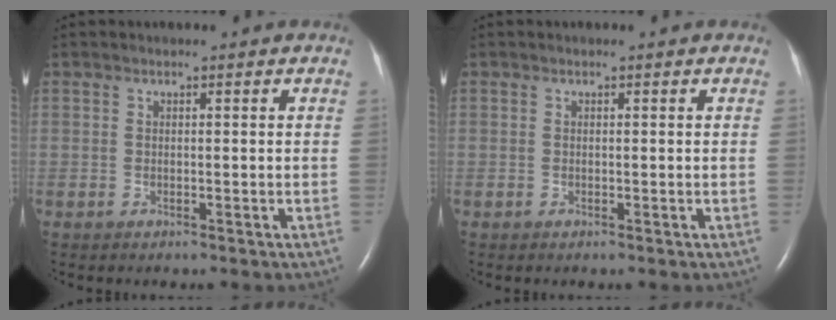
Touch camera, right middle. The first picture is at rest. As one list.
[{"total": 0.0}]